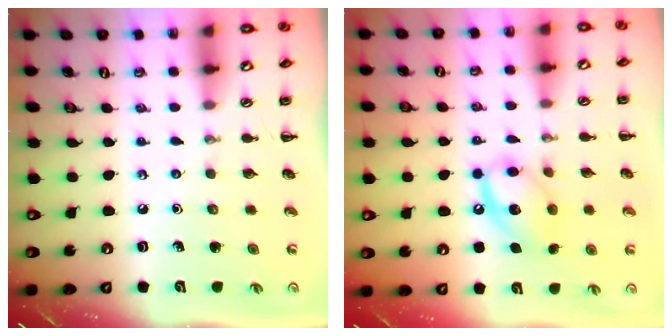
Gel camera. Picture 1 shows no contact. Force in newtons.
{"total": 13.2, "press": 13.1, "slide": 1.9}